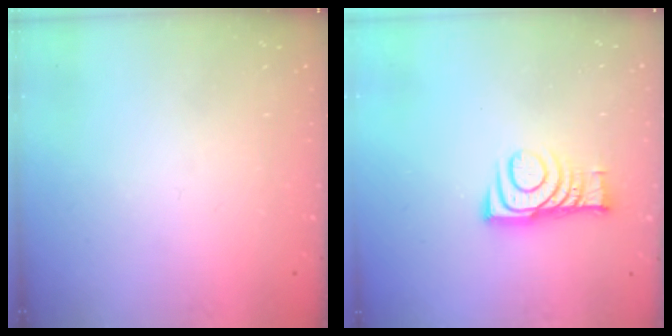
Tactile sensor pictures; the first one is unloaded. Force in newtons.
{"total": 8.8, "press": 8.8, "slide": 0.1}